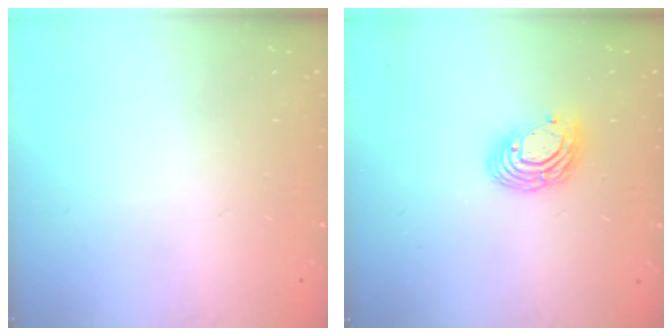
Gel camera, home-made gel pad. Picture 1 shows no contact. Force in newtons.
{"total": 9.9, "press": 9.8, "slide": 0.7}